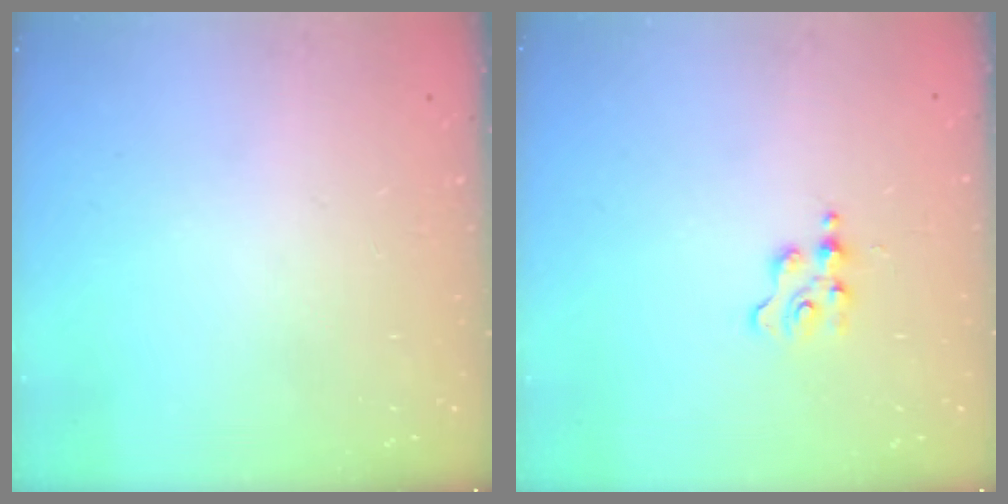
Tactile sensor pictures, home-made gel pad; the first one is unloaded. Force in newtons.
{"total": 2.5, "press": 2.5, "slide": 0.3}